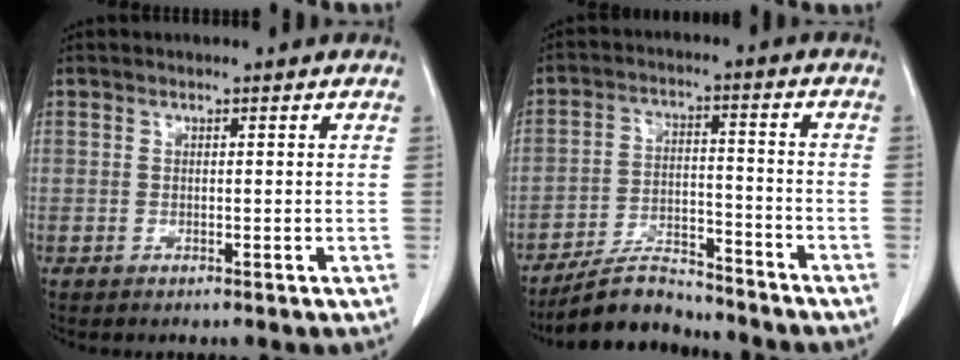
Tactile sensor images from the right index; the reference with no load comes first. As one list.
[{"total": 8.6, "force": [-8.1, 2.1, 2.0], "torque": [-0.034, 0.004, -0.142]}]